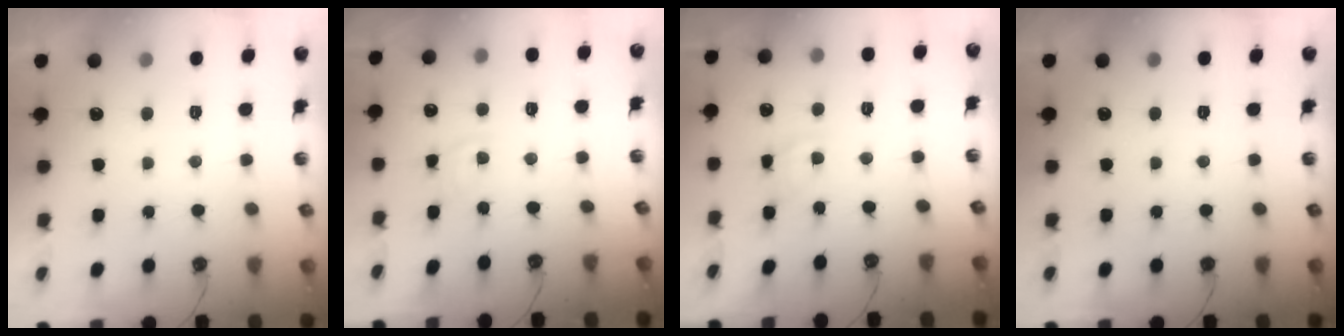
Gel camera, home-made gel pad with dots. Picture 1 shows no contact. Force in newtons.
{"total": 4.9, "press": 4.8, "slide": 0.5}
{"total": 6.3, "press": 6.3, "slide": 0.0}
{"total": 0.0}